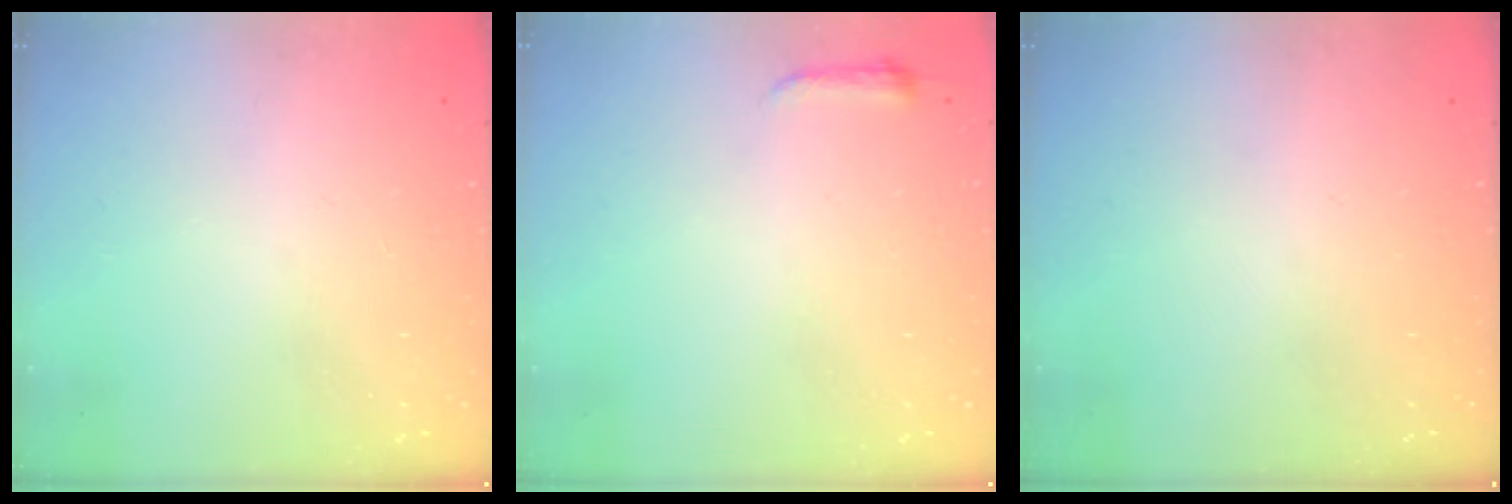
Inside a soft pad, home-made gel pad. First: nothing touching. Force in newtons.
{"total": 3.0, "press": 2.9, "slide": 0.6}
{"total": 0.0}